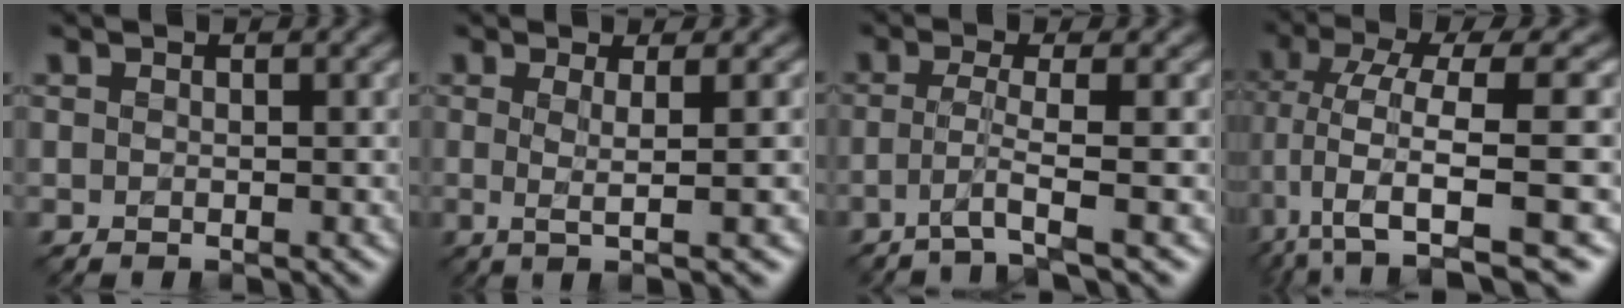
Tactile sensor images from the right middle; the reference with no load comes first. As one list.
[{"total": 3.4, "force": [0.2, 0.6, 3.4], "torque": [-0.058, -0.004, 0.001]}, {"total": 2.9, "force": [-1.0, 0.4, 2.7], "torque": [-0.045, -0.004, -0.033]}, {"total": 9.1, "force": [-2.8, 3.2, 8.1], "torque": [-0.153, 0.008, -0.054]}]